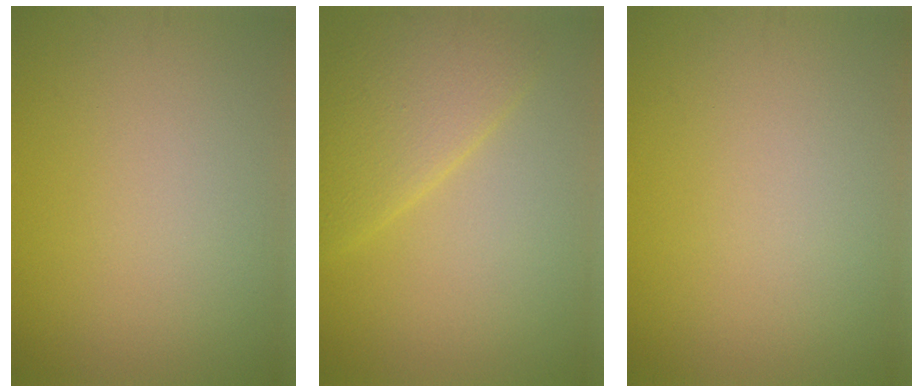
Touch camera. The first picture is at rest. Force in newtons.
{"total": 4.2, "press": 4.2, "slide": 0.4}
{"total": 0.0}